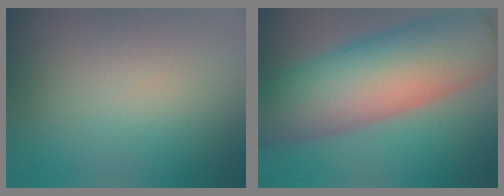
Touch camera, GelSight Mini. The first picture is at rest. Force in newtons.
{"total": 12.3, "press": 12.3, "slide": 0.4}